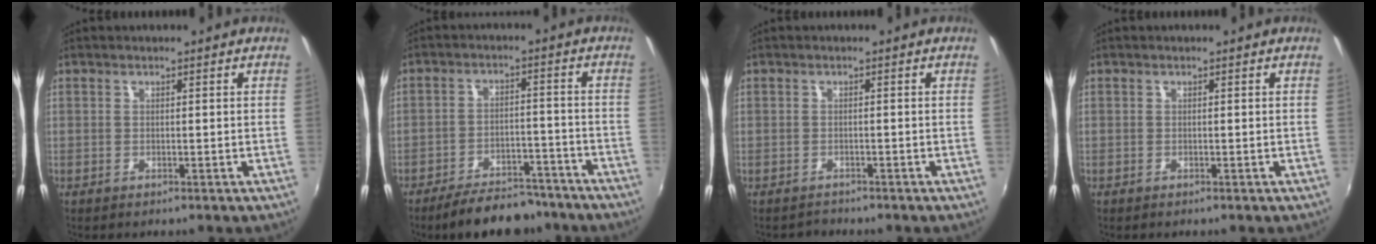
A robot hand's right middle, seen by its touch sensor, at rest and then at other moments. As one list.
[{"total": 12.2, "force": [-10.3, 4.3, 4.9], "torque": [-0.099, 0.015, -0.139]}, {"total": 1.5, "force": [-1.4, 0.5, -0.3], "torque": [0.001, 0.004, -0.021]}, {"total": 0.0}]